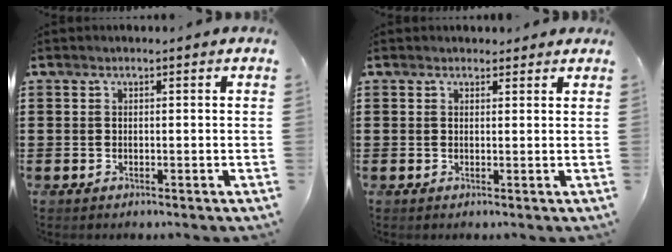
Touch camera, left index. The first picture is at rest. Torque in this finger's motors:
{"motor_torque": [0.13, -0.15, 0.00, 0.00]}